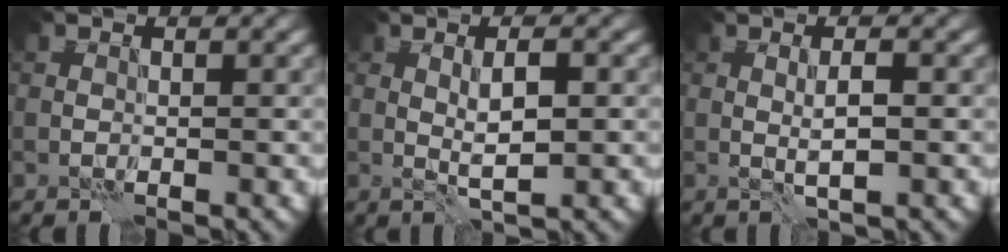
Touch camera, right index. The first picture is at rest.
{"total": 2.6, "force": [0.1, 0.5, 2.6], "torque": [-0.045, -0.001, 0.001]}
{"total": 1.8, "force": [-0.2, 0.1, 1.7], "torque": [-0.032, -0.001, -0.003]}